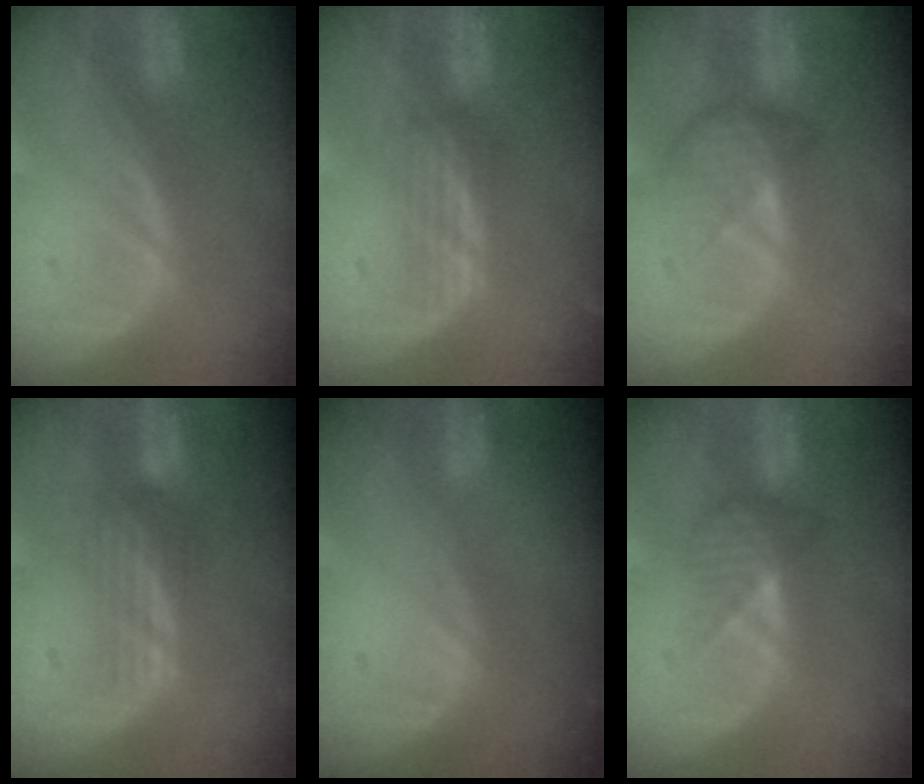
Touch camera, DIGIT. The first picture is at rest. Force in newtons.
{"total": 2.4, "press": 2.3, "slide": 0.6}
{"total": 4.3, "press": 3.8, "slide": 1.9}
{"total": 3.5, "press": 2.8, "slide": 2.1}
{"total": 0.0}
{"total": 3.2, "press": 3.0, "slide": 1.1}